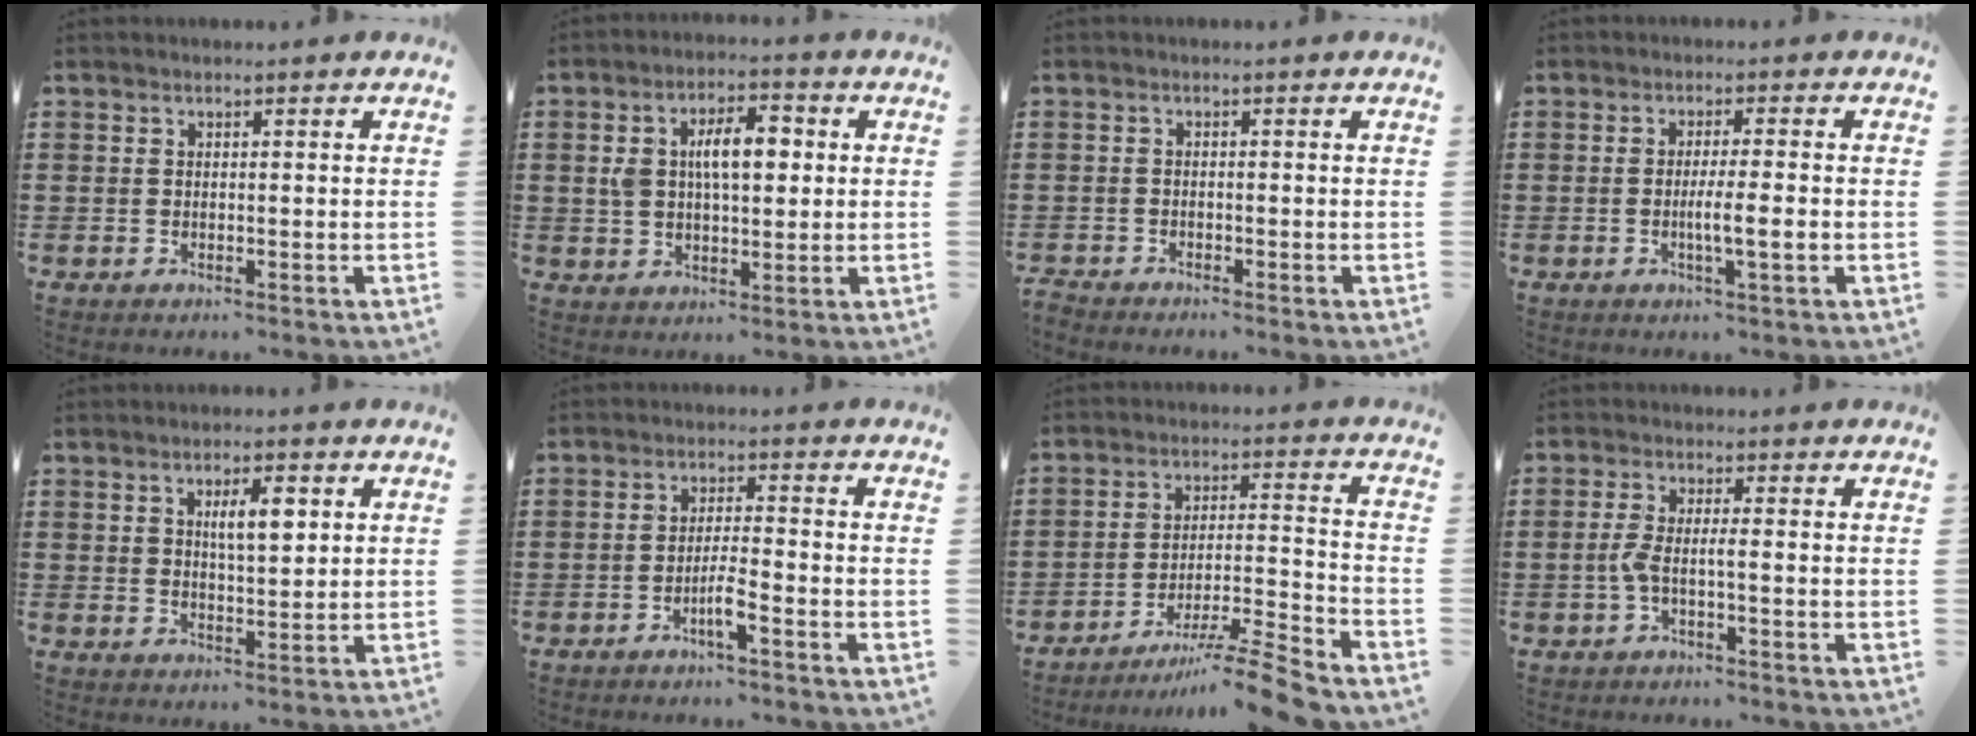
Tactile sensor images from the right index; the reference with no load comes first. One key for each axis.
{"total": 7.0, "fx": 1.2, "fy": 3.6, "fz": 5.9, "tx": -0.116, "ty": 0.012, "tz": 0.016}
{"total": 1.6, "fx": -1.6, "fy": -0.1, "fz": -0.2, "tx": 0.000, "ty": 0.001, "tz": -0.036}
{"total": 4.1, "fx": -0.9, "fy": 0.0, "fz": 4.0, "tx": -0.069, "ty": -0.006, "tz": -0.018}
{"total": 4.9, "fx": 1.7, "fy": 1.7, "fz": 4.2, "tx": -0.071, "ty": 0.002, "tz": 0.024}
{"total": 3.4, "fx": -2.1, "fy": 0.0, "fz": 2.6, "tx": -0.053, "ty": -0.003, "tz": -0.042}
{"total": 9.8, "fx": -8.4, "fy": -0.2, "fz": 5.0, "tx": -0.068, "ty": 0.018, "tz": -0.163}
{"total": 2.9, "fx": -1.1, "fy": 0.2, "fz": 2.7, "tx": -0.073, "ty": -0.009, "tz": -0.028}